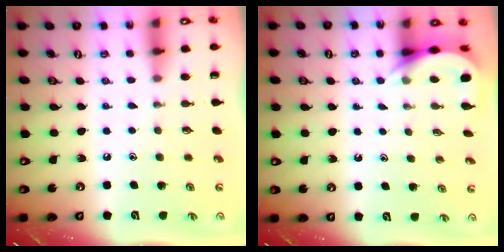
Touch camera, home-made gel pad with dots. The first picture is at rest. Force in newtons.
{"total": 5.5, "press": 5.5, "slide": 0.4}